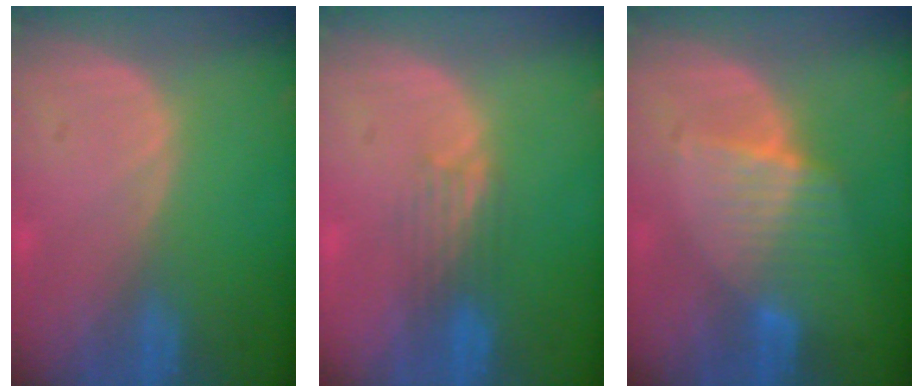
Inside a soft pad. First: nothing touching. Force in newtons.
{"total": 3.7, "press": 3.2, "slide": 1.8}
{"total": 6.8, "press": 6.0, "slide": 3.3}